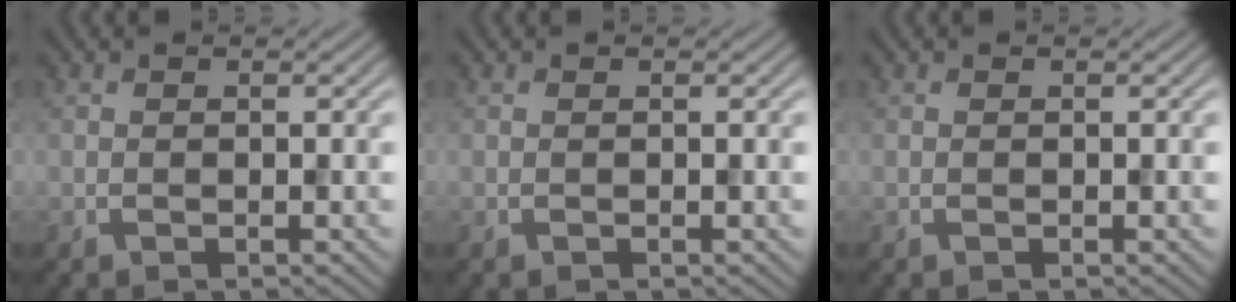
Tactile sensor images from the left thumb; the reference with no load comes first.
{"total": 0.0}
{"total": 0.0}